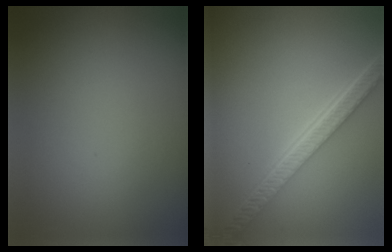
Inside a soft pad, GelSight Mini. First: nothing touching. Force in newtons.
{"total": 5.4, "press": 4.0, "slide": 3.6}